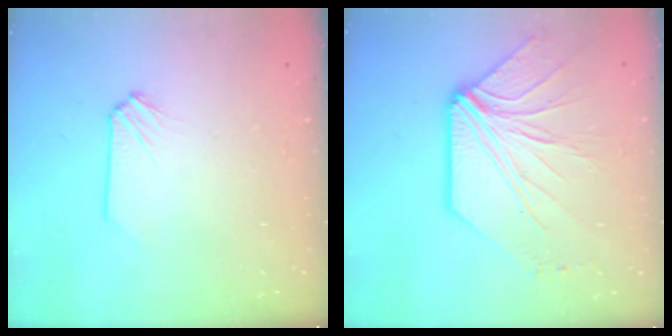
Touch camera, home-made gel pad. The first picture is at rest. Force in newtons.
{"total": 10.5, "press": 10.4, "slide": 1.6}